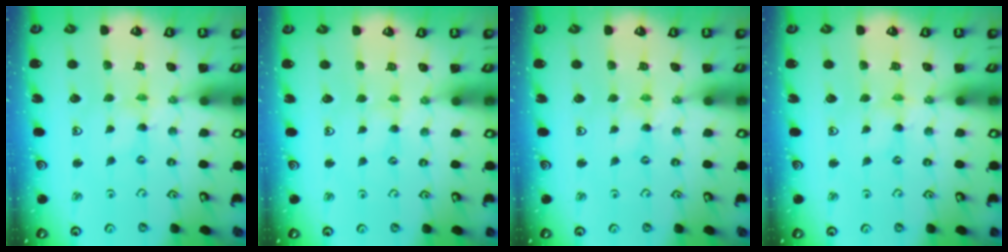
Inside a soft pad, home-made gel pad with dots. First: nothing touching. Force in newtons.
{"total": 0.7, "press": 0.6, "slide": 0.2}
{"total": 0.0}
{"total": 0.6, "press": 0.6, "slide": 0.2}